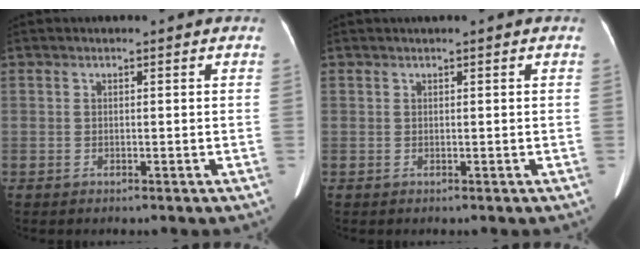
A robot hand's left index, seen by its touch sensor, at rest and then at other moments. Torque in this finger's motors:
{"motor_torque": [0.42, -0.78, 0.01, 0.01]}